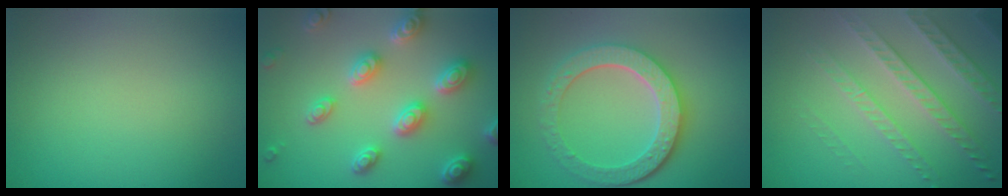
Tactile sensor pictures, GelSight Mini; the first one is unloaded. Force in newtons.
{"total": 5.0, "press": 4.8, "slide": 1.1}
{"total": 5.8, "press": 4.5, "slide": 3.6}
{"total": 4.0, "press": 3.7, "slide": 1.6}